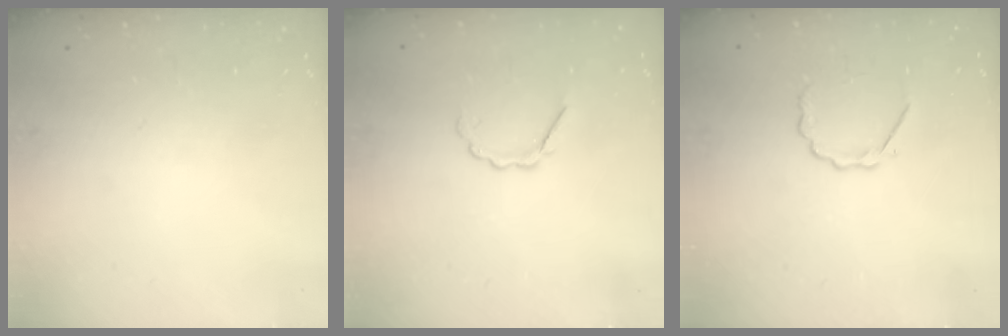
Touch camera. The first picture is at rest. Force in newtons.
{"total": 3.6, "press": 3.4, "slide": 1.0}
{"total": 3.5, "press": 3.3, "slide": 1.3}